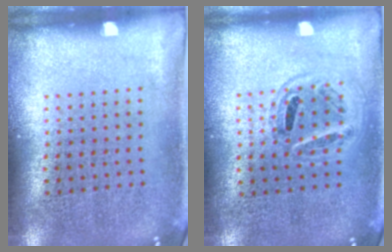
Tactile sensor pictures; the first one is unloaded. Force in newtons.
{"total": 0.9, "press": 0.9, "slide": 0.2}